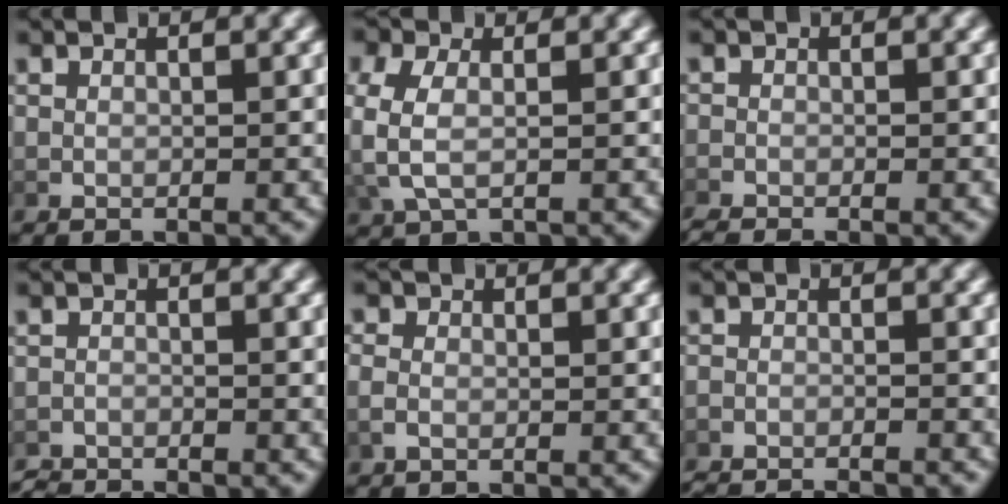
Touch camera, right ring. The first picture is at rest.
{"total": 3.6, "force": [0.5, 2.3, 2.7], "torque": [-0.082, -0.009, 0.018]}
{"total": 1.6, "force": [-1.4, 0.5, 0.4], "torque": [-0.006, -0.008, -0.023]}
{"total": 2.3, "force": [-2.3, 0.1, -0.1], "torque": [0.002, -0.011, -0.038]}
{"total": 1.4, "force": [-0.4, 1.1, 0.8], "torque": [-0.022, -0.005, -0.006]}
{"total": 4.6, "force": [-4.5, 0.9, 0.4], "torque": [-0.001, -0.013, -0.072]}